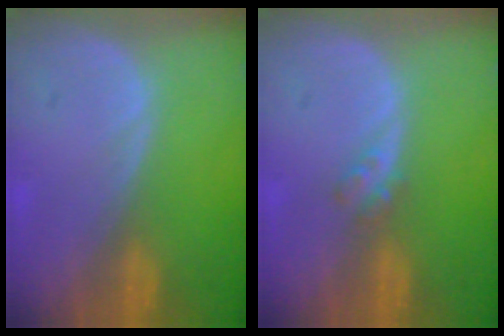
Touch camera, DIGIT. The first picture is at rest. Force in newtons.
{"total": 2.1, "press": 1.8, "slide": 1.0}